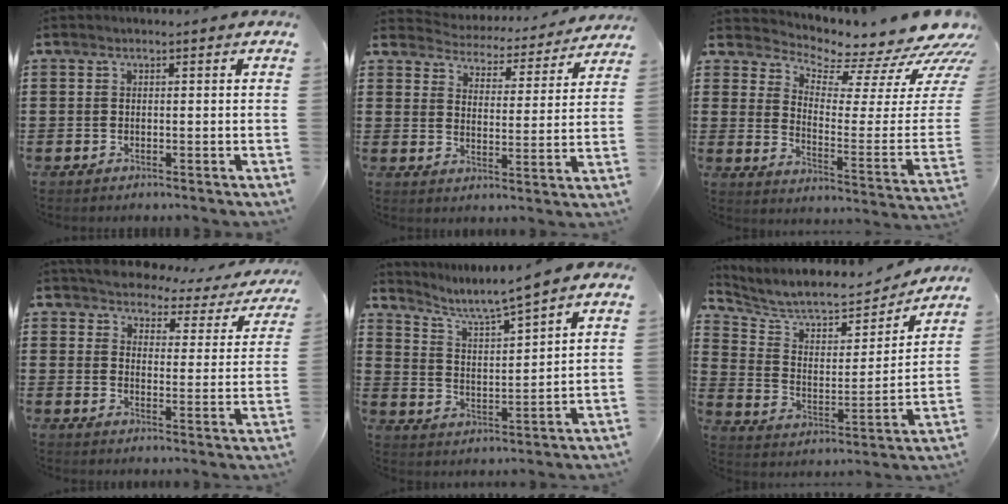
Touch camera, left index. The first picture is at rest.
{"total": 4.2, "force": [4.2, 0.2, -0.2], "torque": [-0.024, -0.039, 0.068]}
{"total": 7.0, "force": [5.5, 2.3, 3.6], "torque": [-0.066, -0.067, 0.090]}
{"total": 3.8, "force": [3.7, 0.6, 0.4], "torque": [-0.035, -0.027, 0.059]}
{"total": 5.0, "force": [4.4, -0.7, 2.3], "torque": [-0.065, -0.032, 0.068]}
{"total": 8.2, "force": [7.6, 1.7, 2.5], "torque": [-0.088, -0.051, 0.129]}